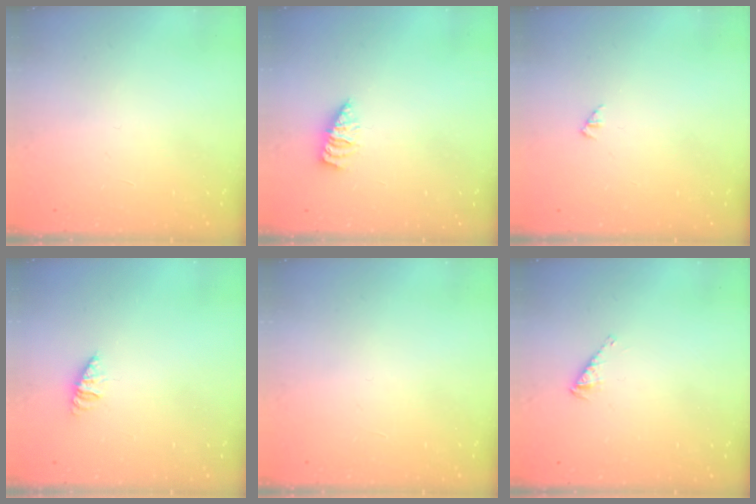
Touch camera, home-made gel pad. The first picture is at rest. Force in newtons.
{"total": 2.1, "press": 2.0, "slide": 0.3}
{"total": 1.0, "press": 1.0, "slide": 0.3}
{"total": 1.3, "press": 1.3, "slide": 0.2}
{"total": 0.0}
{"total": 2.9, "press": 2.9, "slide": 0.3}